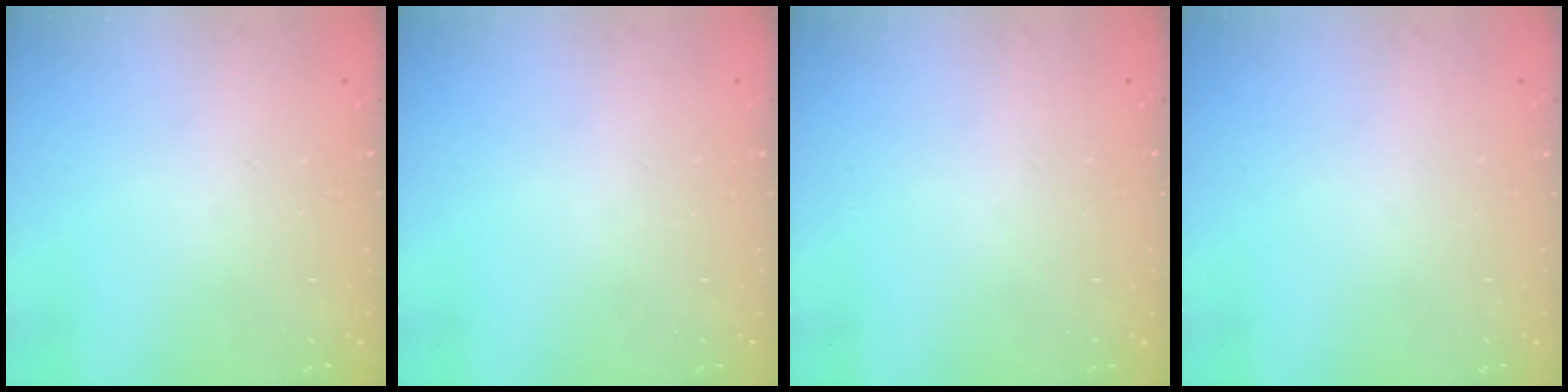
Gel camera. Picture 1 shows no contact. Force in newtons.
{"total": 0.0}
{"total": 0.0}
{"total": 0.0}